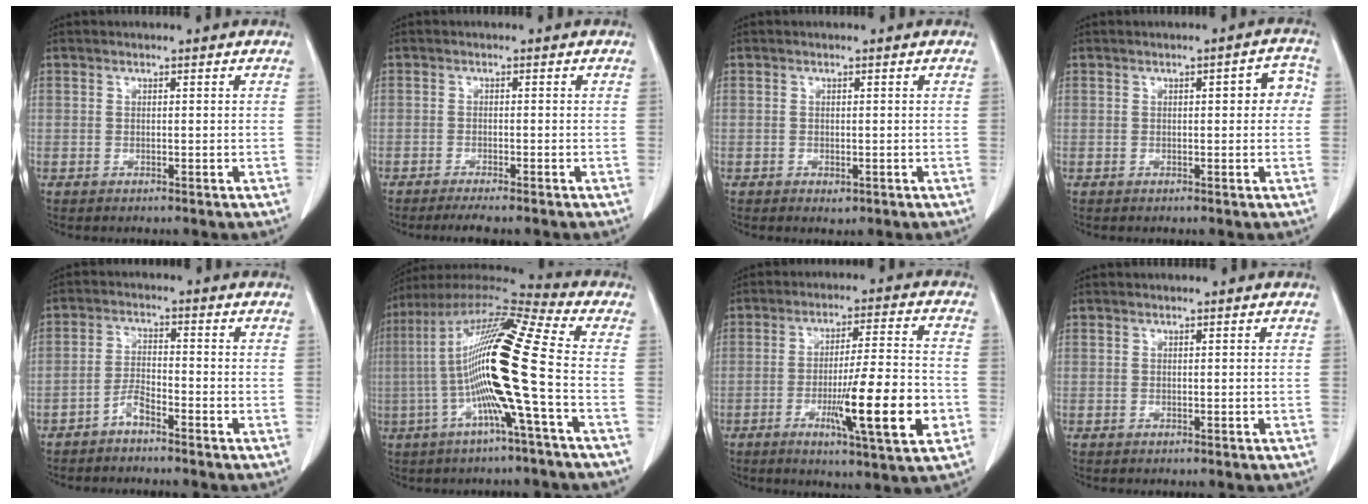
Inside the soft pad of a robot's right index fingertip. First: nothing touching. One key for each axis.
{"total": 4.2, "fx": -3.5, "fy": 0.1, "fz": 2.2, "tx": -0.027, "ty": -0.007, "tz": -0.052}
{"total": 1.1, "fx": -0.5, "fy": 0.6, "fz": 0.7, "tx": -0.009, "ty": -0.002, "tz": -0.002}
{"total": 3.8, "fx": 0.4, "fy": 1.4, "fz": 3.5, "tx": -0.032, "ty": 0.016, "tz": 0.001}
{"total": 3.0, "fx": -2.5, "fy": 0.5, "fz": 1.5, "tx": -0.031, "ty": 0.004, "tz": -0.051}
{"total": 18.3, "fx": -2.6, "fy": -0.5, "fz": 18.1, "tx": -0.343, "ty": 0.010, "tz": -0.065}
{"total": 14.0, "fx": -4.3, "fy": 0.6, "fz": 13.3, "tx": -0.210, "ty": -0.015, "tz": -0.069}
{"total": 0.0}